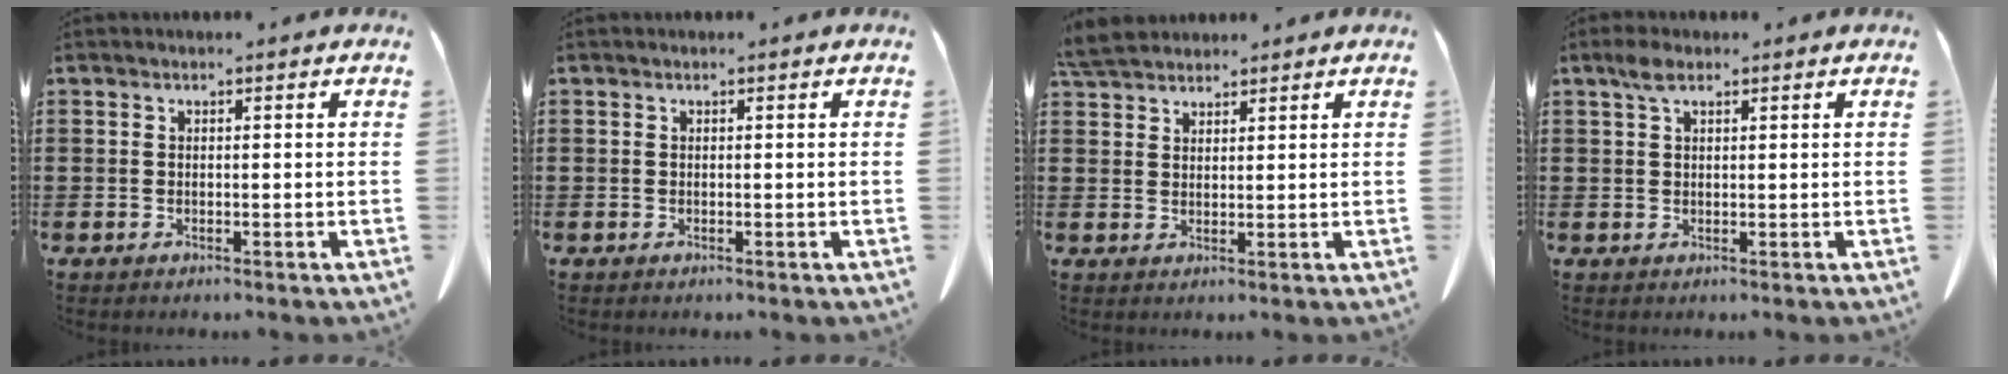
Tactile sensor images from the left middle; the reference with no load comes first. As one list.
[{"total": 0.0}, {"total": 4.3, "force": [4.0, 1.1, 1.2], "torque": [-0.036, -0.004, 0.080]}, {"total": 2.5, "force": [1.4, 1.0, 1.7], "torque": [-0.040, 0.004, 0.027]}]